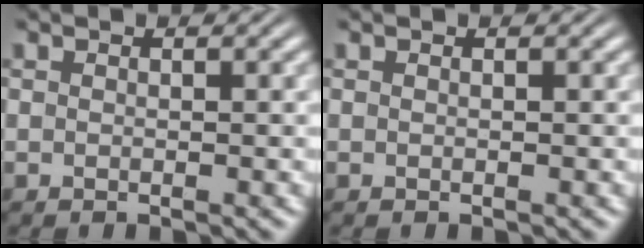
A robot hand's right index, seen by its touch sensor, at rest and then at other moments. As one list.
[{"total": 0.0}]